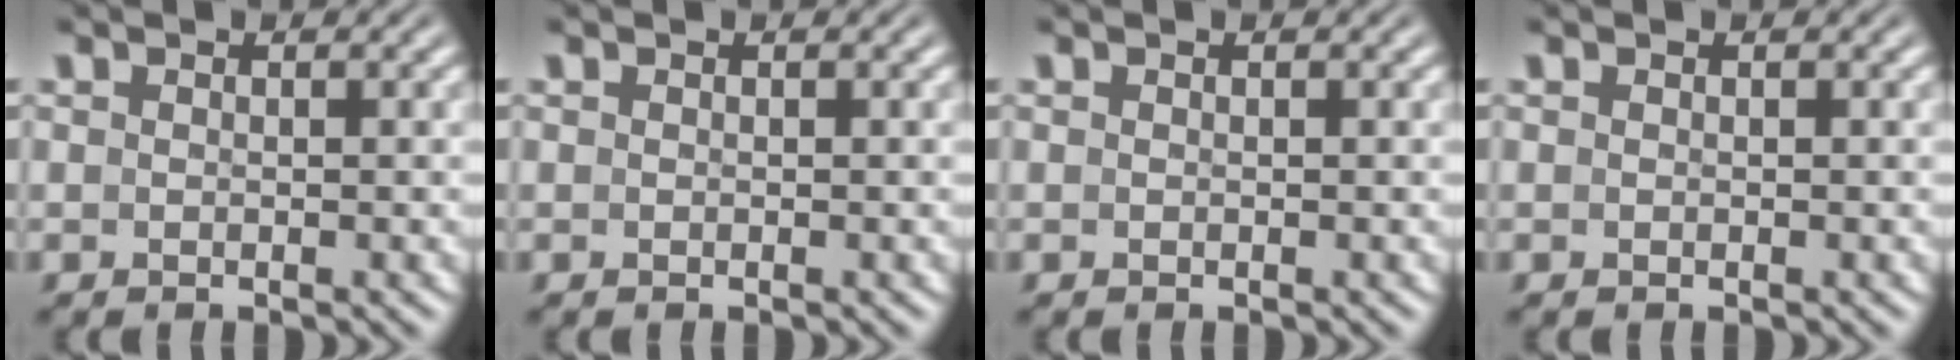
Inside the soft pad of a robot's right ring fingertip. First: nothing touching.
{"total": 1.2, "force": [-0.3, -1.1, -0.4], "torque": [0.015, -0.012, 0.005]}
{"total": 0.0}
{"total": 0.0}